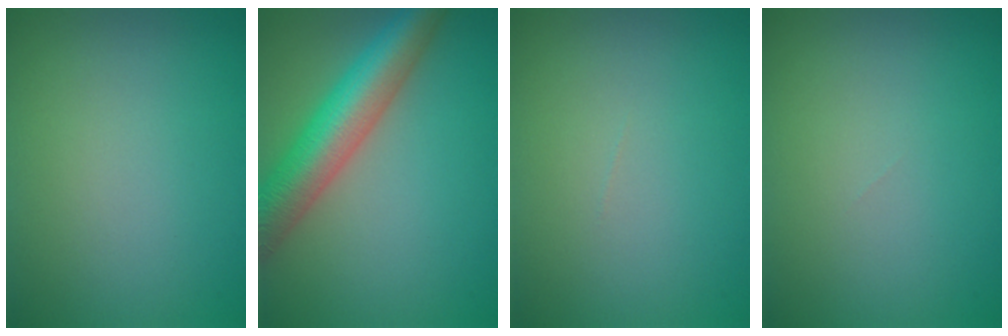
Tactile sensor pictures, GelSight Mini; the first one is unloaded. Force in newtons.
{"total": 8.1, "press": 8.1, "slide": 0.3}
{"total": 0.0}
{"total": 0.0}